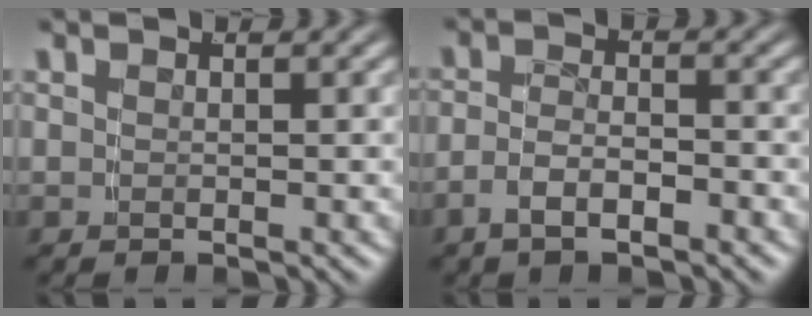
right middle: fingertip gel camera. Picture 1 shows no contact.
{"total": 2.9, "force": [-2.0, 1.0, 1.8], "torque": [-0.032, -0.004, -0.035]}